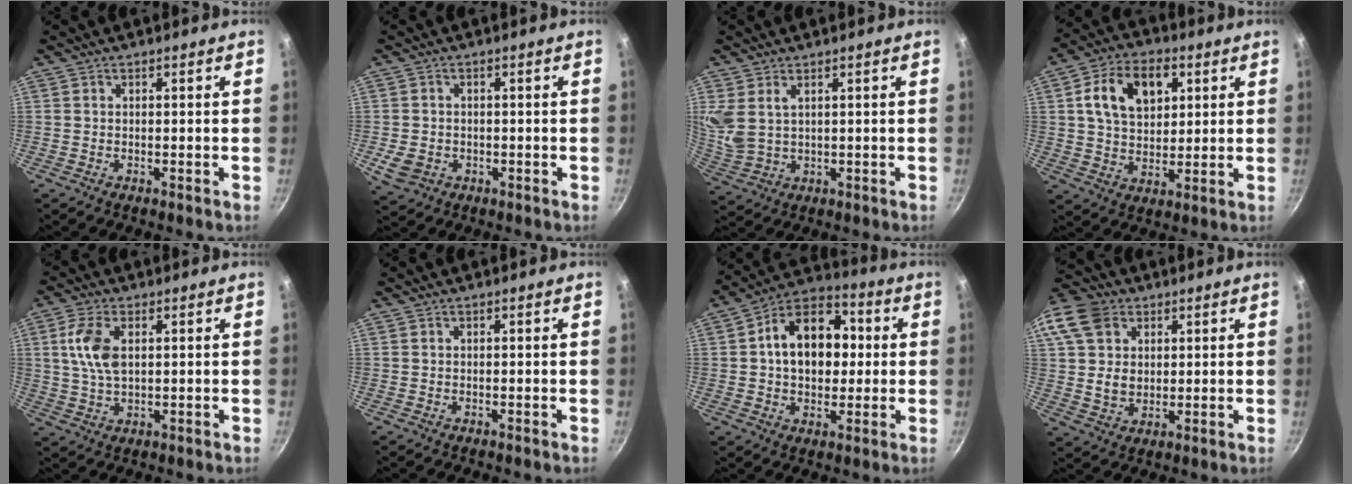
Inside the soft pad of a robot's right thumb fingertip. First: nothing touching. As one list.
[{"total": 5.0, "force": [-1.2, 4.1, 2.6], "torque": [-0.048, 0.005, -0.012]}, {"total": 6.3, "force": [2.7, 3.8, 4.2], "torque": [-0.081, -0.018, 0.063]}, {"total": 13.6, "force": [4.1, 9.2, 9.1], "torque": [-0.131, 0.001, 0.063]}, {"total": 8.1, "force": [1.9, 4.4, 6.5], "torque": [-0.127, 0.001, 0.035]}, {"total": 0.0}, {"total": 16.0, "force": [1.7, 11.4, 11.1], "torque": [-0.135, 0.025, 0.011]}, {"total": 17.1, "force": [6.3, 13.3, 8.7], "torque": [-0.181, 0.009, 0.115]}]